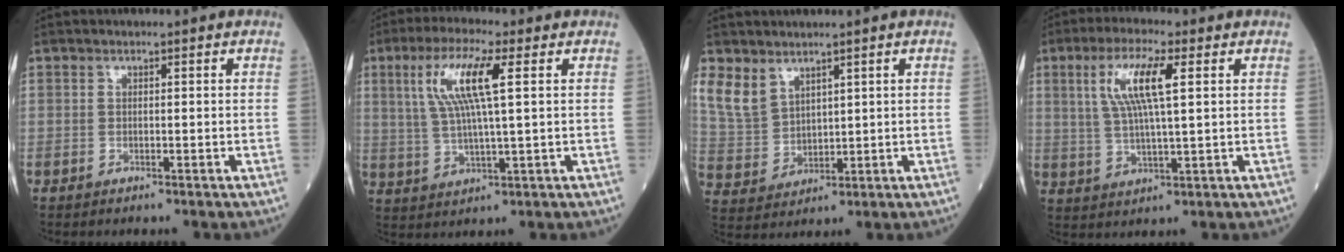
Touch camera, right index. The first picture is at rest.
{"total": 9.7, "force": [3.0, 0.8, 9.2], "torque": [-0.193, 0.012, 0.058]}
{"total": 6.4, "force": [4.4, 4.0, 2.5], "torque": [-0.062, 0.006, 0.107]}
{"total": 9.0, "force": [2.8, 1.1, 8.4], "torque": [-0.174, 0.009, 0.054]}